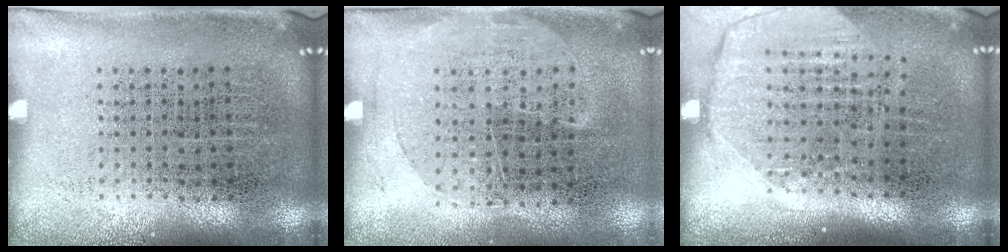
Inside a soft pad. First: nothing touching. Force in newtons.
{"total": 1.3, "press": 1.1, "slide": 0.7}
{"total": 2.0, "press": 1.7, "slide": 1.0}